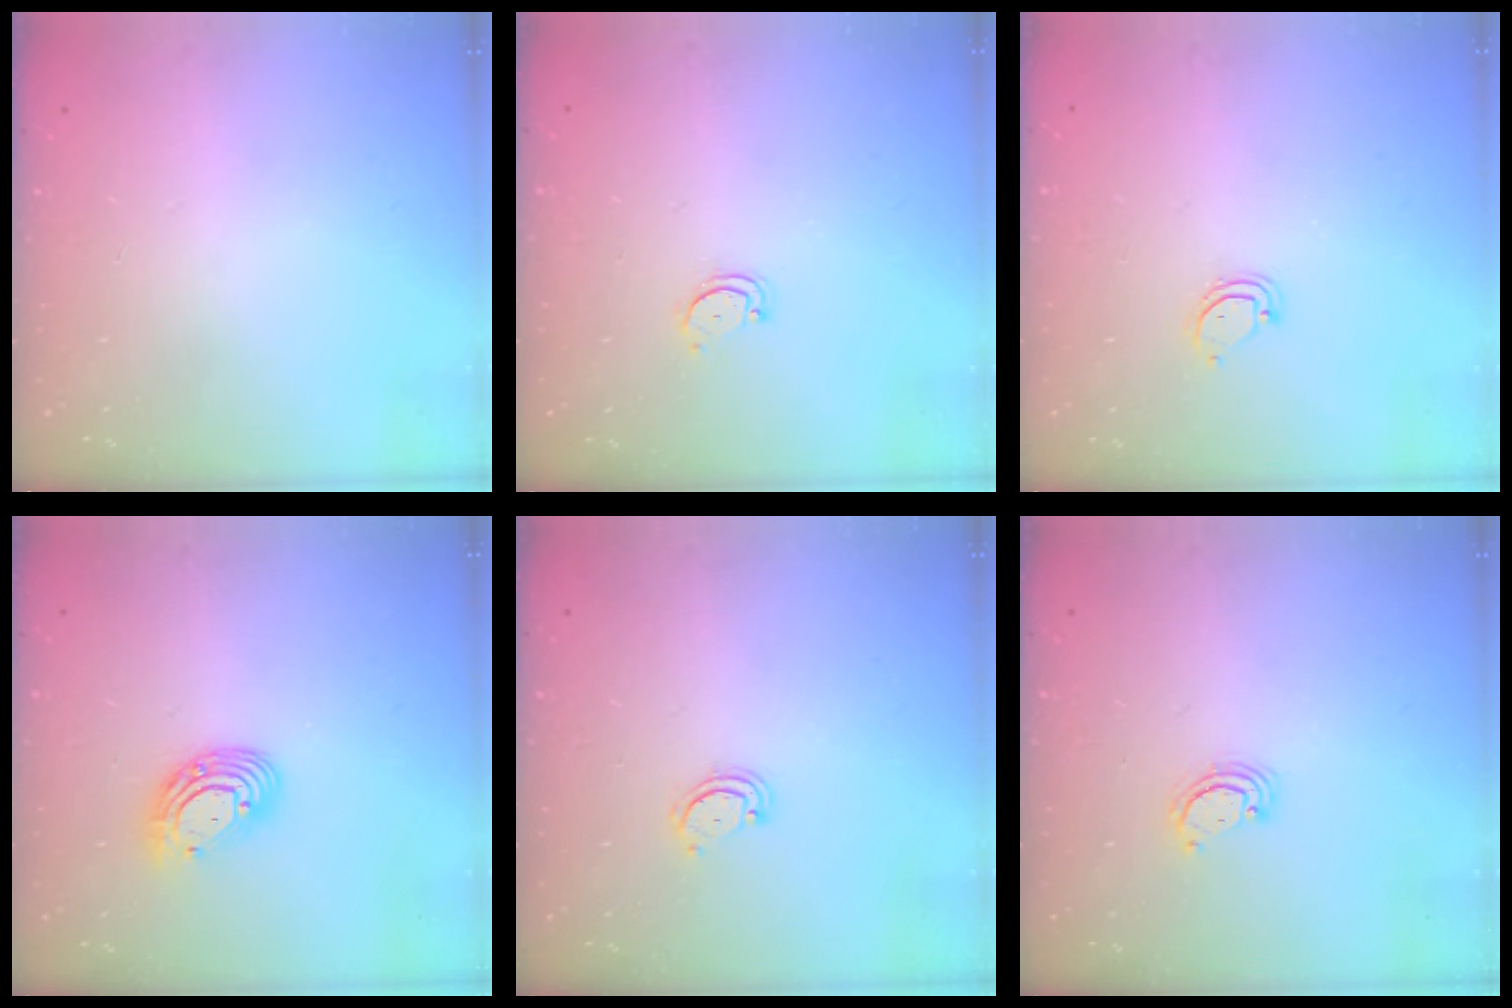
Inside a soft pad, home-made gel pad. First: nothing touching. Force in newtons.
{"total": 3.0, "press": 3.0, "slide": 0.2}
{"total": 3.6, "press": 3.6, "slide": 0.2}
{"total": 9.9, "press": 9.8, "slide": 1.2}
{"total": 2.6, "press": 2.6, "slide": 0.3}
{"total": 2.6, "press": 2.6, "slide": 0.3}